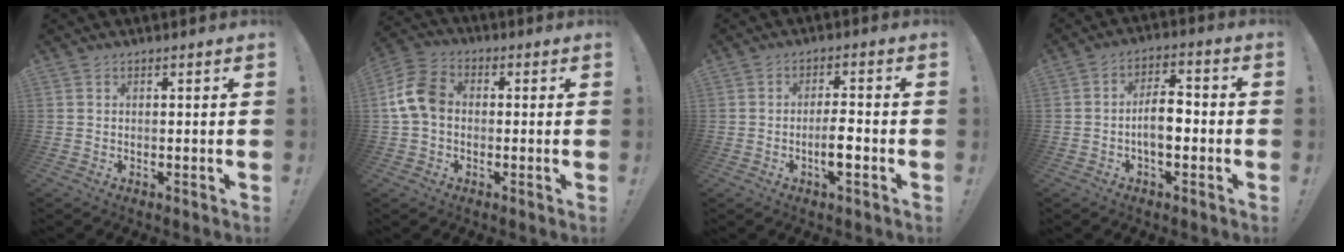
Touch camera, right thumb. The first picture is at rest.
{"total": 10.9, "force": [0.2, 7.8, 7.6], "torque": [-0.156, 0.017, 0.010]}
{"total": 5.5, "force": [-2.3, 2.0, 4.6], "torque": [-0.076, 0.008, -0.040]}
{"total": 8.4, "force": [-2.1, 4.3, 6.9], "torque": [-0.119, 0.014, -0.040]}